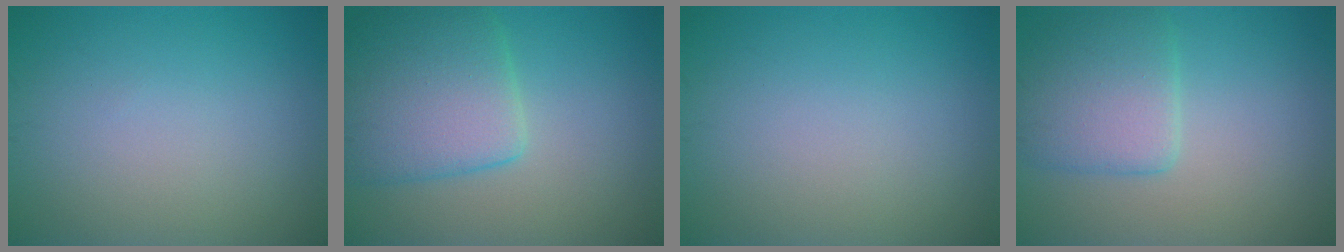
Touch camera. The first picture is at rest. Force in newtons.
{"total": 6.8, "press": 6.8, "slide": 0.2}
{"total": 0.0}
{"total": 4.6, "press": 4.6, "slide": 0.5}